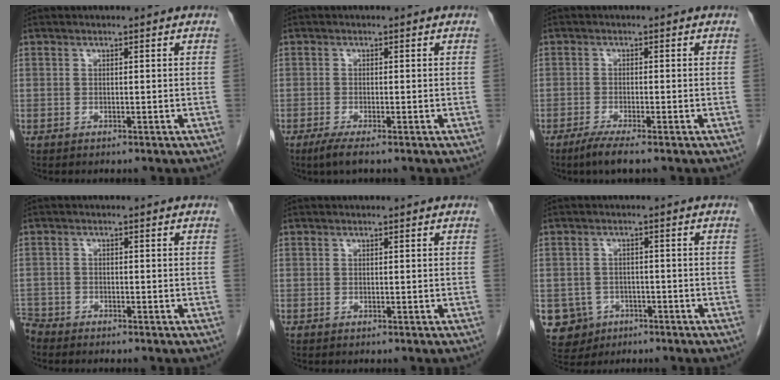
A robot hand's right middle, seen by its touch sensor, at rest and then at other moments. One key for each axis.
{"total": 2.3, "fx": -1.5, "fy": 0.0, "fz": 1.7, "tx": -0.040, "ty": -0.009, "tz": -0.031}
{"total": 3.1, "fx": -2.2, "fy": -0.2, "fz": 2.2, "tx": -0.048, "ty": -0.010, "tz": -0.044}
{"total": 2.8, "fx": -2.7, "fy": 0.6, "fz": -0.1, "tx": 0.002, "ty": -0.007, "tz": -0.052}
{"total": 0.0}
{"total": 6.2, "fx": -2.7, "fy": 5.5, "fz": 0.8, "tx": -0.021, "ty": 0.007, "tz": -0.035}